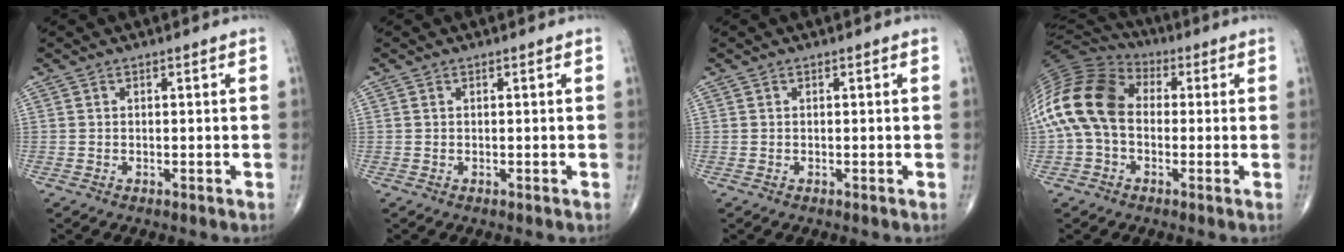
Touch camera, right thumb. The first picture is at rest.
{"total": 0.0}
{"total": 0.0}
{"total": 17.4, "force": [0.0, 12.2, 12.5], "torque": [-0.266, 0.038, -0.009]}